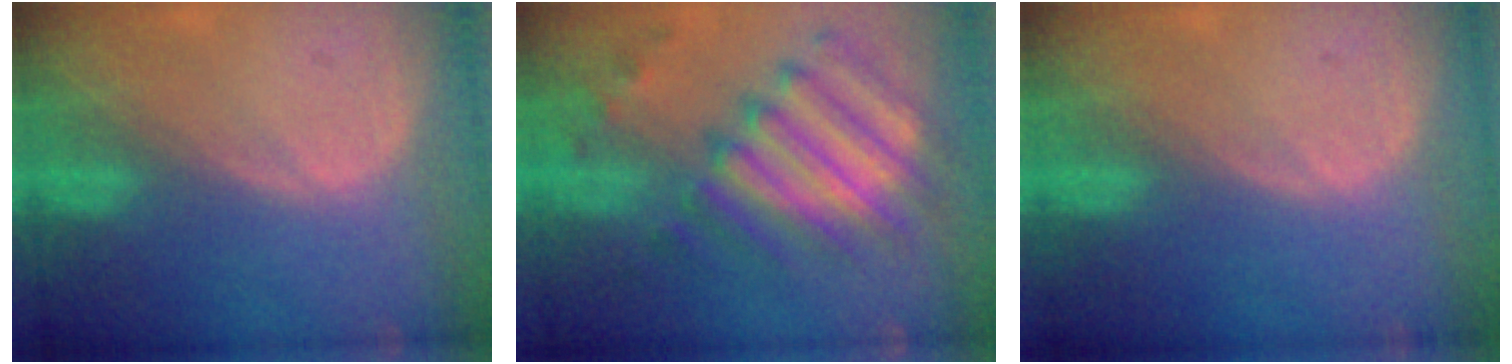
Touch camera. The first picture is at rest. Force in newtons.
{"total": 11.6, "press": 10.5, "slide": 5.0}
{"total": 0.0}